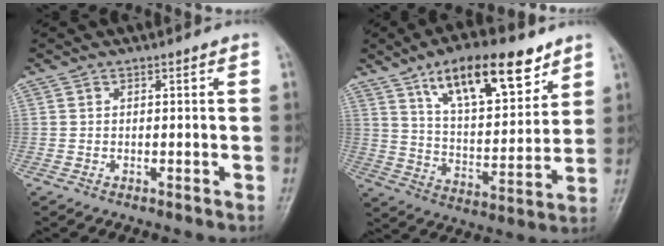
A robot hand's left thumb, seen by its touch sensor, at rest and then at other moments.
{"total": 18.6, "force": [11.1, 7.4, 13.0], "torque": [-0.168, -0.049, 0.189]}